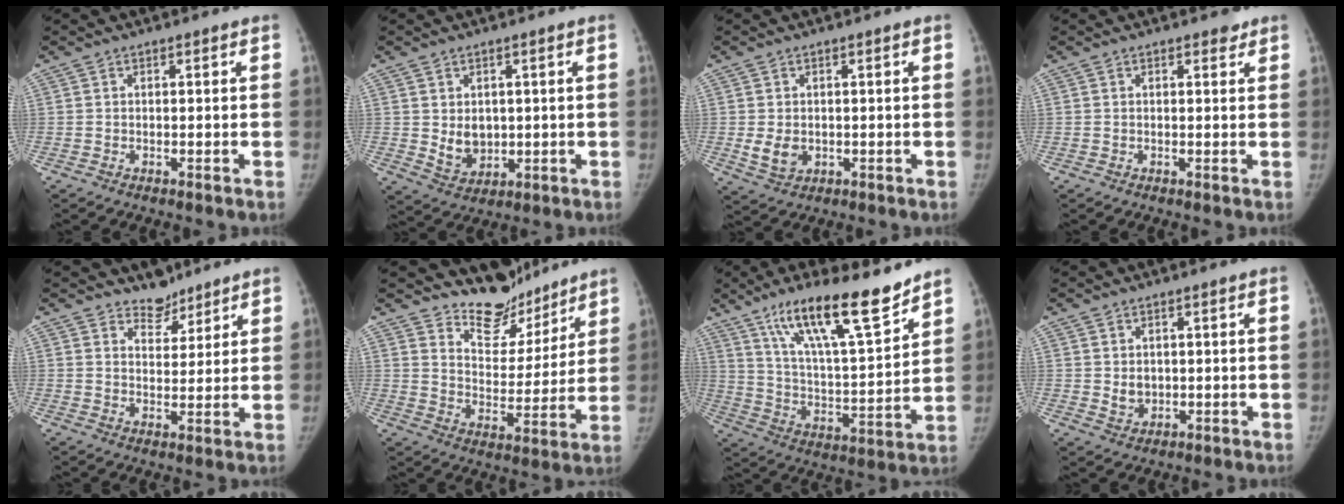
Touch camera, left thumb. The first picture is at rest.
{"total": 5.7, "force": [0.4, 4.5, 3.4], "torque": [-0.033, -0.012, 0.024]}
{"total": 4.0, "force": [-0.3, 3.1, 2.5], "torque": [-0.035, -0.006, 0.005]}
{"total": 1.3, "force": [0.9, 0.7, 0.5], "torque": [0.002, -0.005, 0.008]}
{"total": 4.7, "force": [4.0, 2.5, 0.4], "torque": [0.025, -0.031, 0.065]}
{"total": 11.5, "force": [10.3, 5.0, 1.6], "torque": [0.026, -0.093, 0.171]}
{"total": 19.6, "force": [13.8, 4.2, 13.3], "torque": [-0.197, -0.072, 0.241]}
{"total": 3.0, "force": [0.2, 2.5, 1.7], "torque": [-0.017, -0.005, 0.013]}